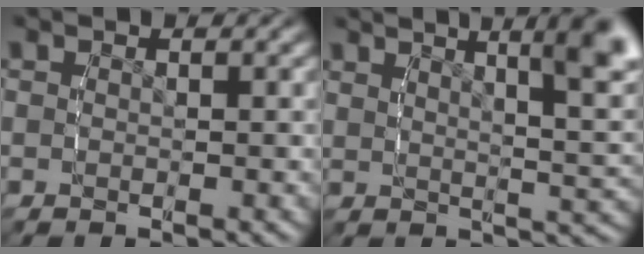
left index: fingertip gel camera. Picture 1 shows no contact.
{"total": 10.4, "force": [5.5, 3.5, 8.1], "torque": [-0.086, 0.016, 0.083]}